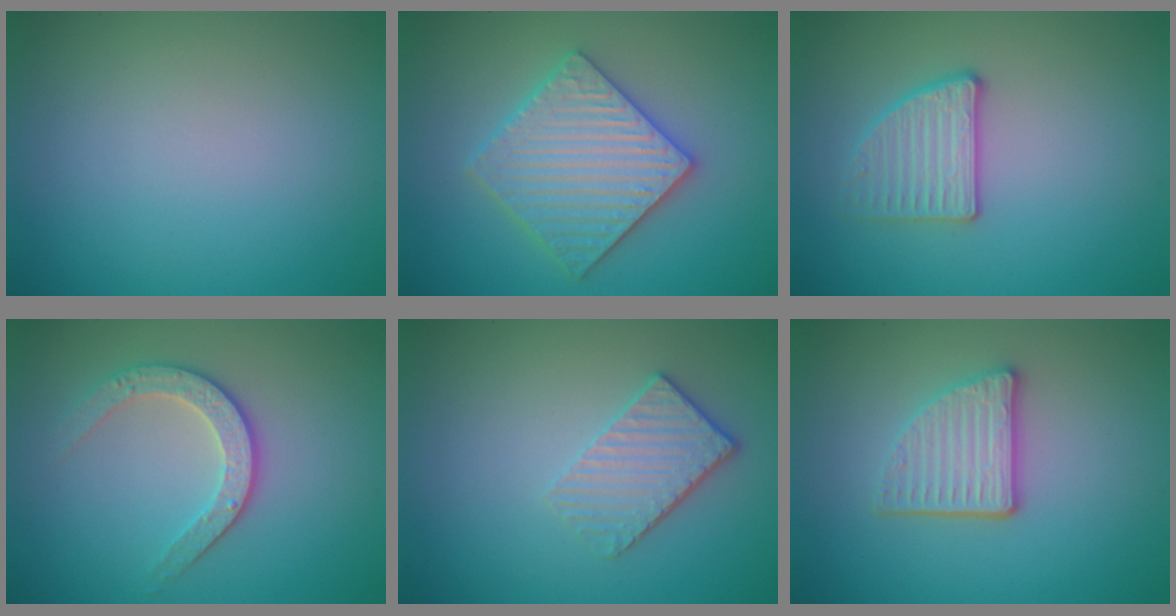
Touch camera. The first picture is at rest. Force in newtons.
{"total": 5.9, "press": 5.8, "slide": 1.0}
{"total": 2.8, "press": 2.7, "slide": 0.6}
{"total": 2.9, "press": 2.7, "slide": 1.1}
{"total": 3.3, "press": 2.8, "slide": 1.7}
{"total": 3.8, "press": 3.1, "slide": 2.1}